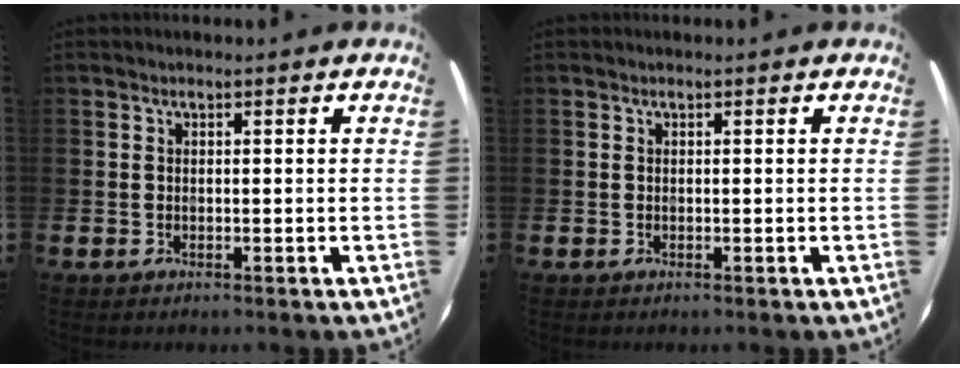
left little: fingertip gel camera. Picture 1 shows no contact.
{"total": 0.0}